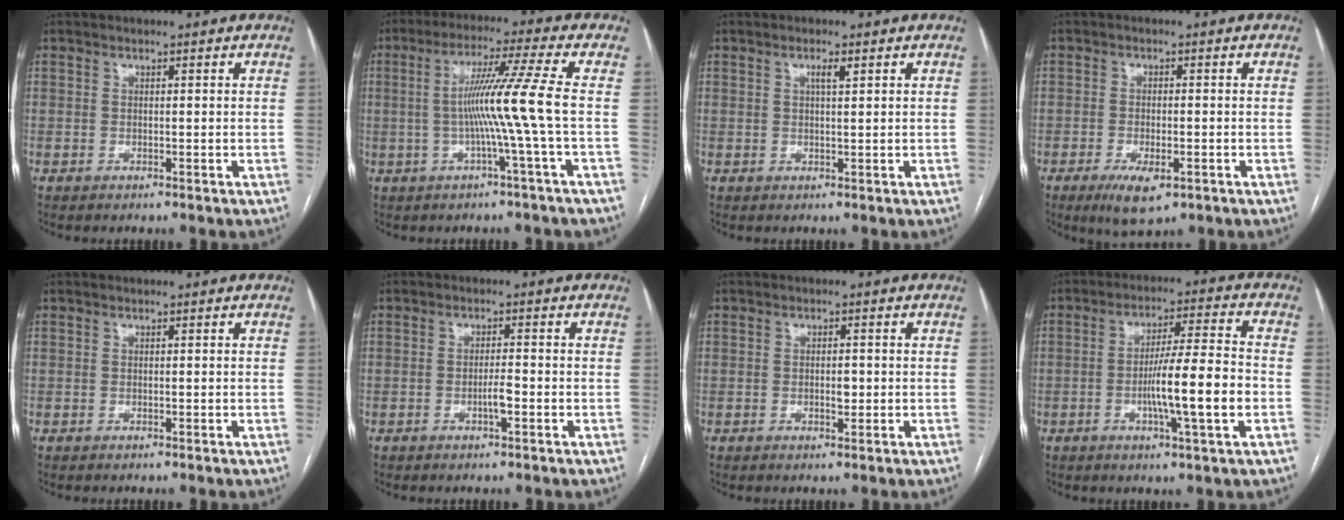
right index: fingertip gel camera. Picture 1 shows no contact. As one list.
[{"total": 9.4, "force": [-1.0, -2.7, 9.0], "torque": [-0.165, 0.010, -0.014]}, {"total": 1.6, "force": [0.7, 0.1, 1.4], "torque": [-0.024, 0.000, 0.012]}, {"total": 5.6, "force": [-2.8, 1.9, 4.4], "torque": [-0.077, -0.008, -0.040]}, {"total": 0.0}, {"total": 2.2, "force": [-0.9, 0.2, 2.0], "torque": [-0.036, 0.000, -0.016]}, {"total": 1.8, "force": [-0.3, 0.8, 1.6], "torque": [-0.028, 0.001, -0.003]}, {"total": 12.5, "force": [-2.9, -0.1, 12.2], "torque": [-0.203, 0.002, -0.052]}]